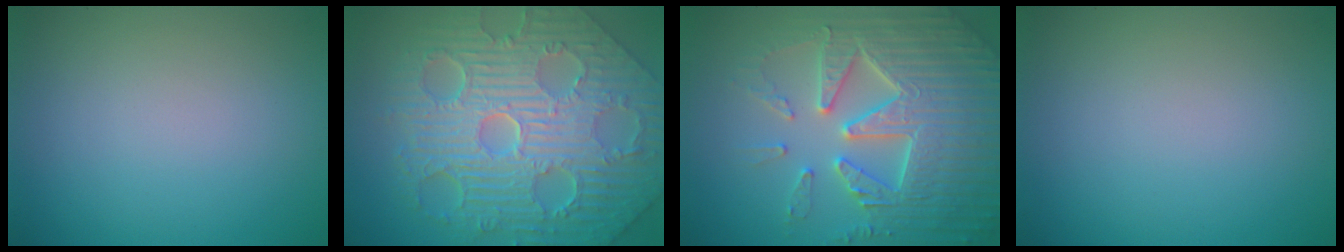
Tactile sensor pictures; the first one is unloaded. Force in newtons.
{"total": 12.3, "press": 8.2, "slide": 9.2}
{"total": 7.7, "press": 7.6, "slide": 1.5}
{"total": 0.0}